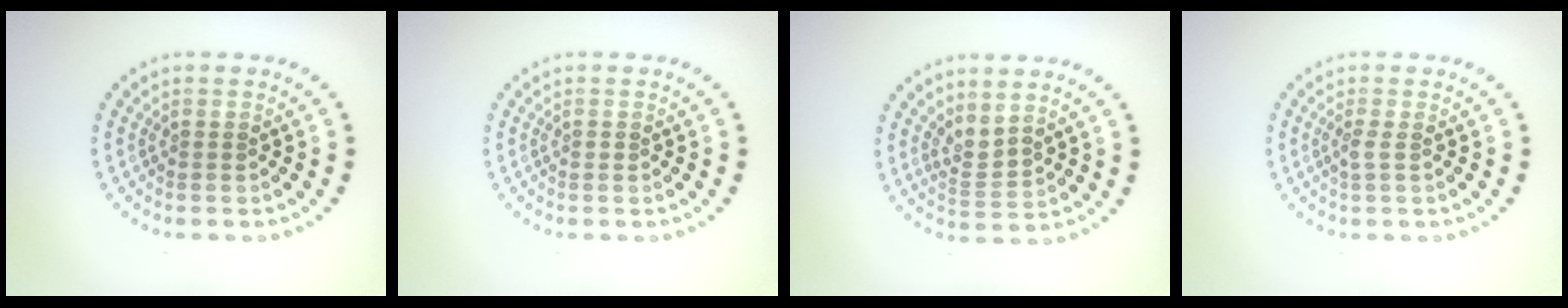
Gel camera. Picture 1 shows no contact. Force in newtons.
{"total": 0.5, "press": 0.5, "slide": 0.1}
{"total": 2.1, "press": 1.5, "slide": 1.5}
{"total": 0.9, "press": 0.7, "slide": 0.6}